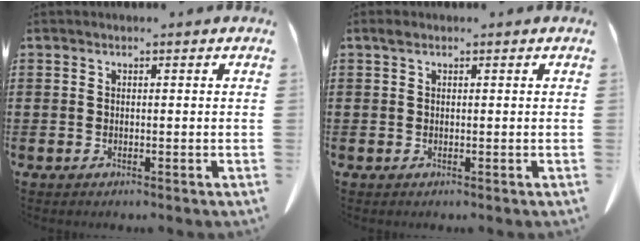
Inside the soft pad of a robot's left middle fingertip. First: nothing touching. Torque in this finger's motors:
{"motor_torque": [0.86, 0.64, 0.00, 0.03]}